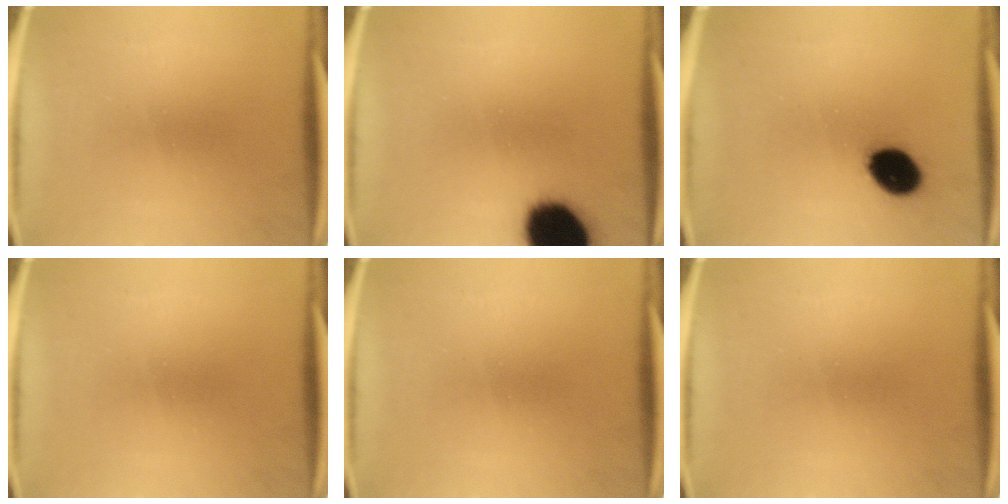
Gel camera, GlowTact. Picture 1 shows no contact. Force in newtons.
{"total": 19.6}
{"total": 9.8}
{"total": 0.0}
{"total": 0.0}
{"total": 0.0}